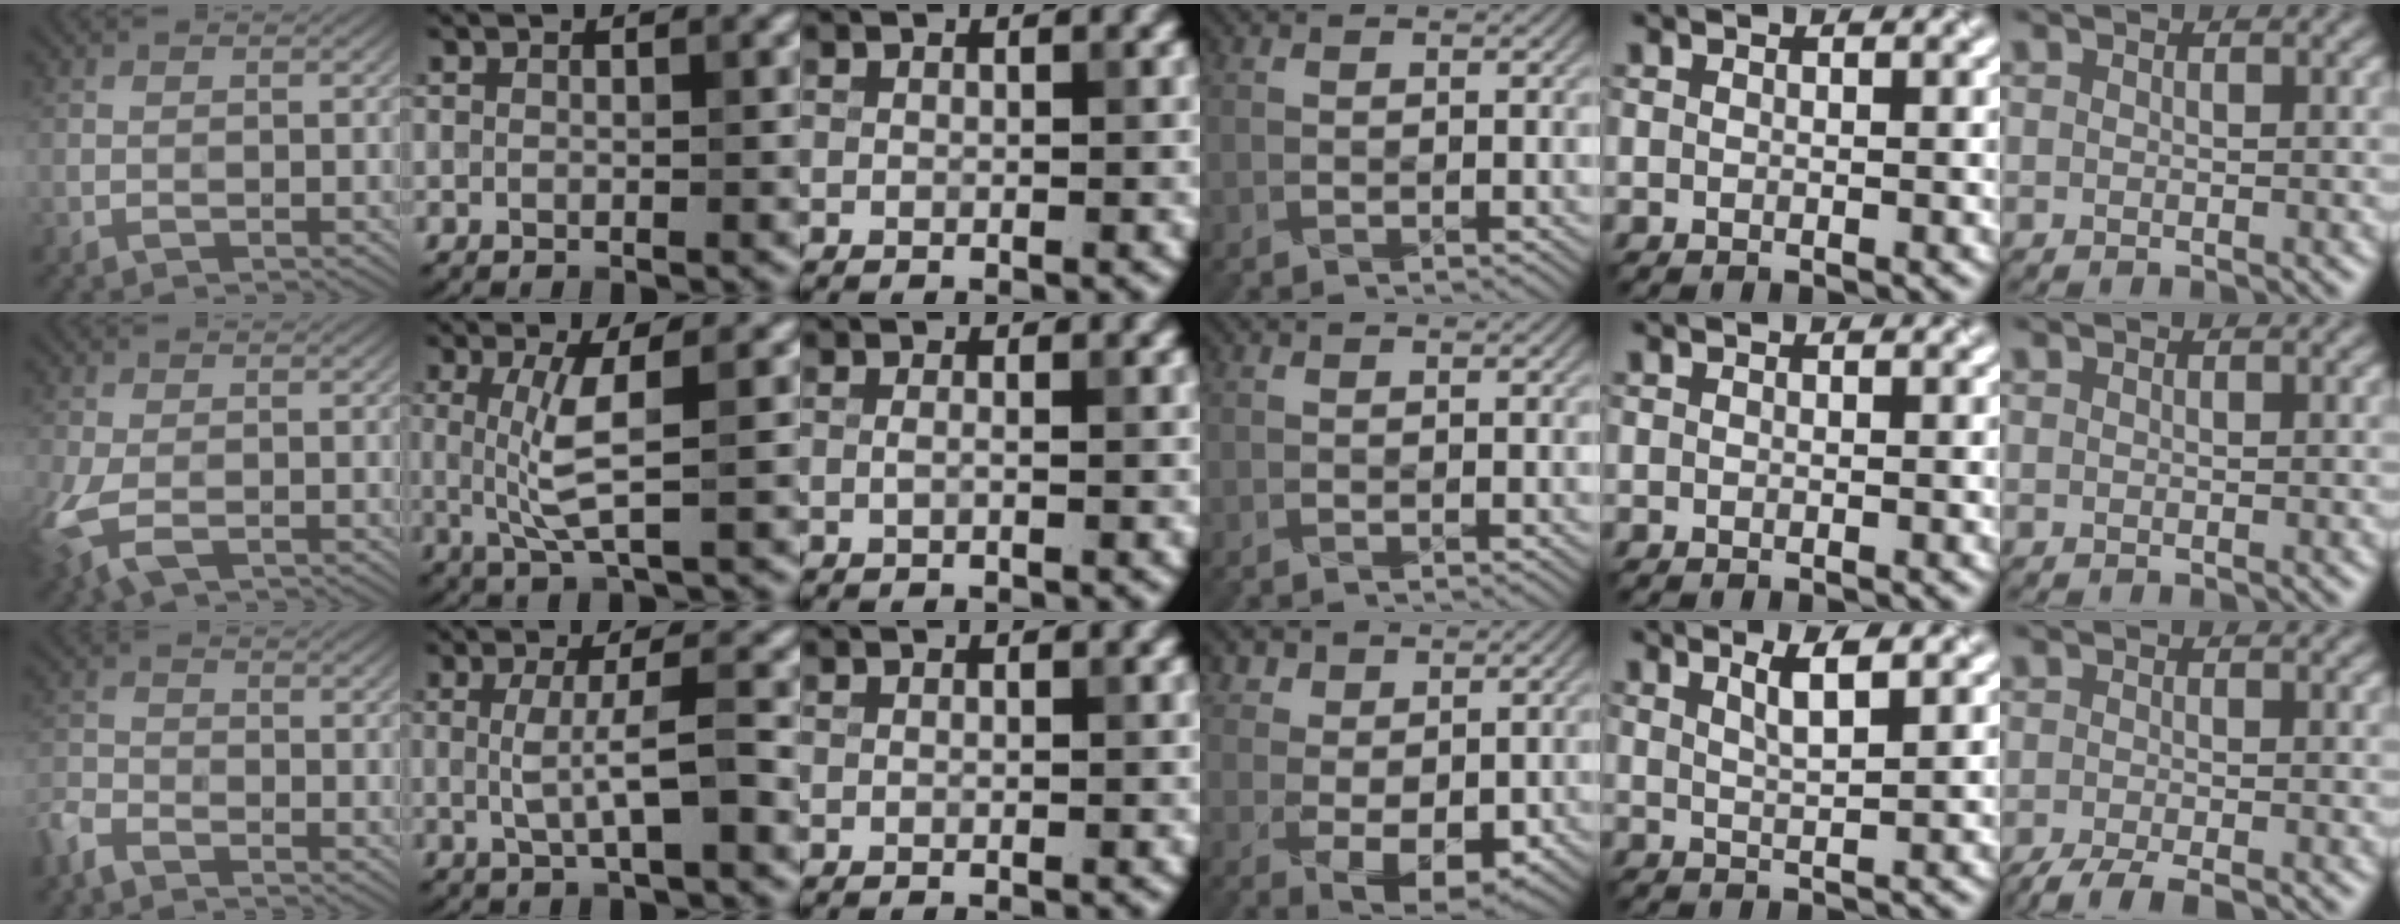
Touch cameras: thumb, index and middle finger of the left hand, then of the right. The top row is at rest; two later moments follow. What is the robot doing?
{"motion": "wrap", "object": "bandage"}